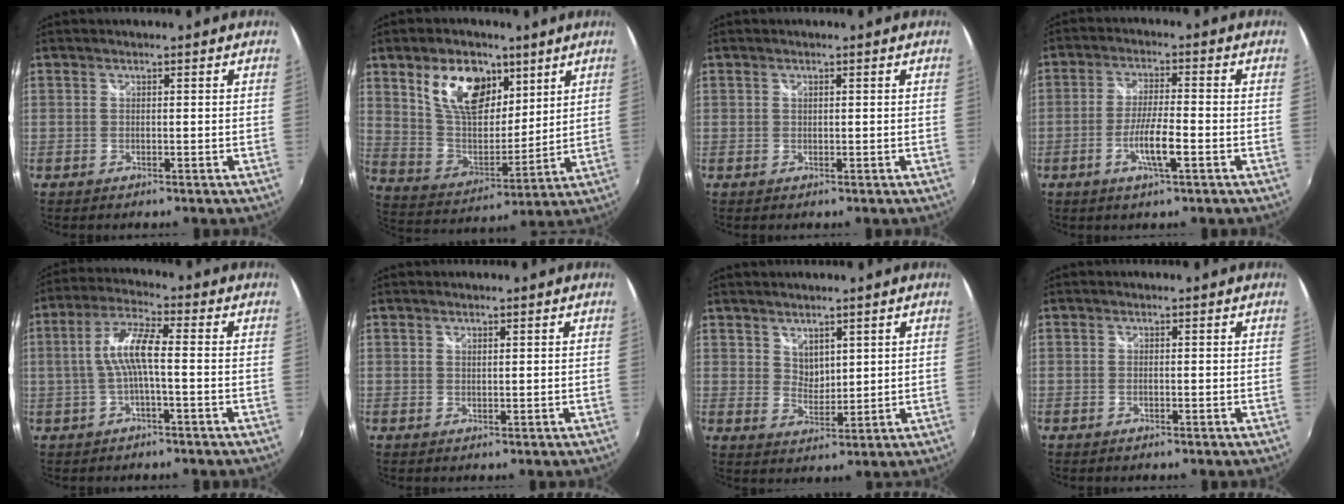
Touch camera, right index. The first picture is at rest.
{"total": 15.4, "force": [8.0, 8.8, 9.8], "torque": [-0.182, 0.008, 0.153]}
{"total": 0.0}
{"total": 6.4, "force": [-2.6, 0.7, 5.8], "torque": [-0.112, -0.007, -0.047]}
{"total": 7.4, "force": [-0.7, 1.2, 7.3], "torque": [-0.153, 0.011, -0.011]}
{"total": 0.7, "force": [0.6, 0.2, 0.3], "torque": [-0.004, 0.000, 0.011]}
{"total": 3.9, "force": [2.7, 2.4, 1.5], "torque": [-0.014, 0.000, 0.052]}
{"total": 0.0}